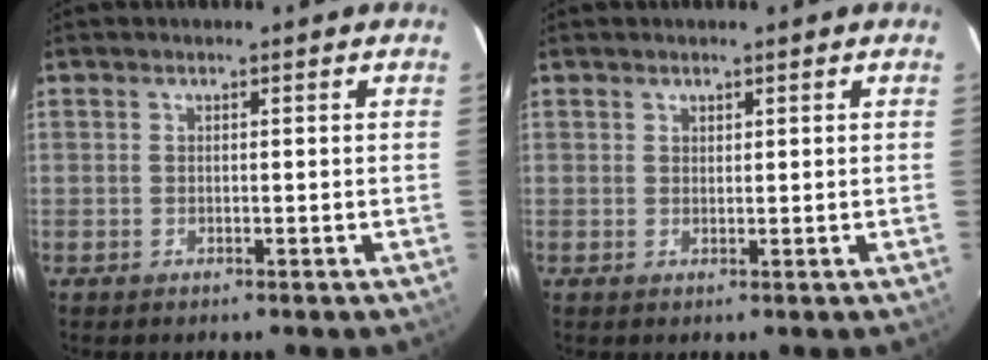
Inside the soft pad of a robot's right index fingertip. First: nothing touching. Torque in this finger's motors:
{"motor_torque": [-0.12, 0.02, -0.03, -0.01]}